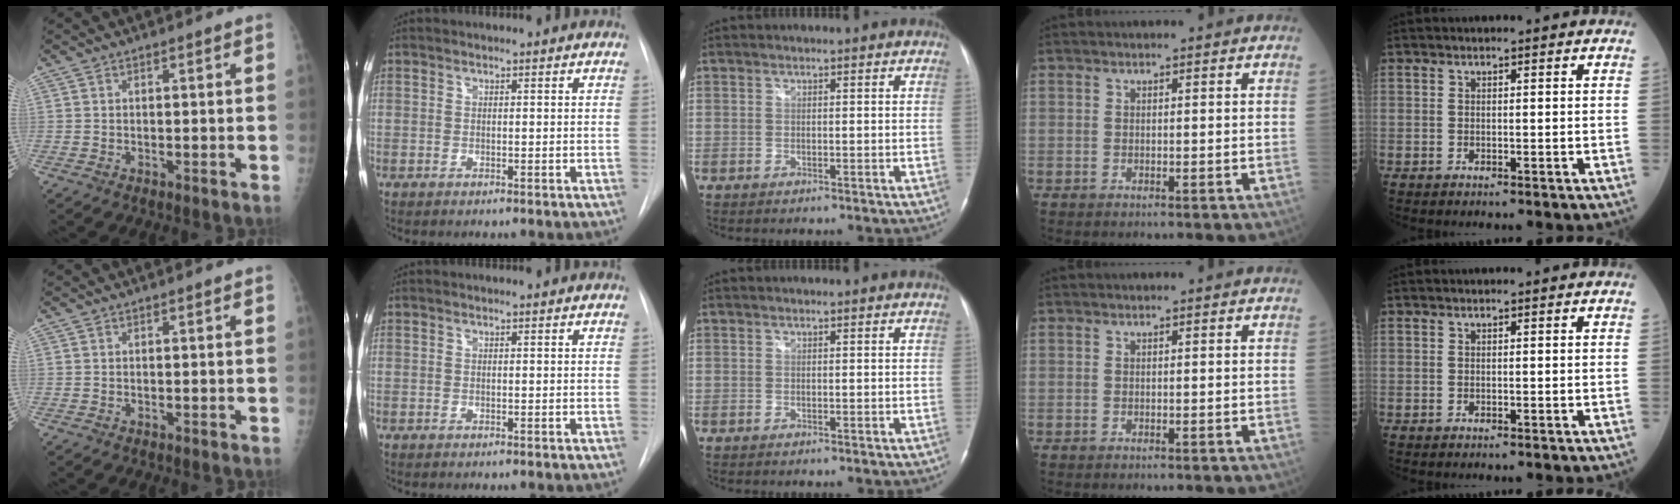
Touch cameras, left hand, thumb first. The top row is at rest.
{}